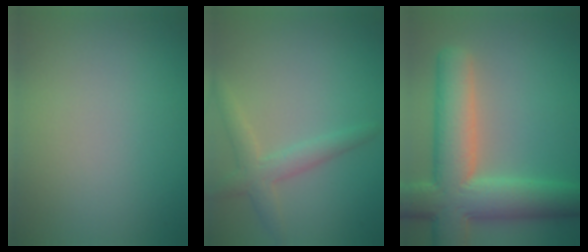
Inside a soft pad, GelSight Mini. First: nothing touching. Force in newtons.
{"total": 2.6, "press": 2.6, "slide": 0.1}
{"total": 10.1, "press": 10.1, "slide": 1.0}